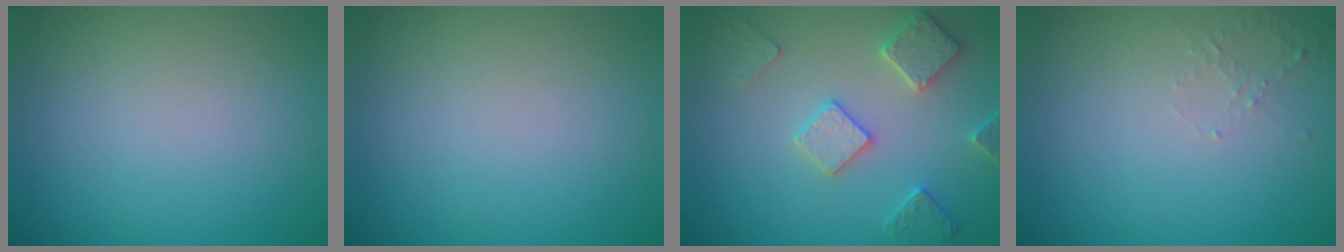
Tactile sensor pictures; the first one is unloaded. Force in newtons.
{"total": 0.0}
{"total": 3.3, "press": 3.2, "slide": 0.8}
{"total": 1.1, "press": 1.0, "slide": 0.4}